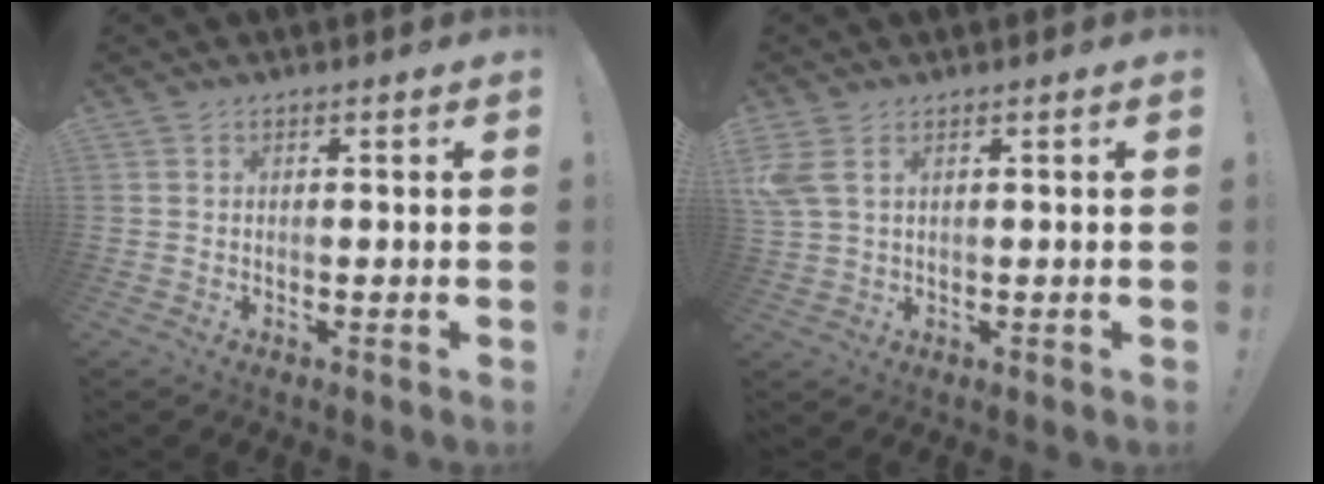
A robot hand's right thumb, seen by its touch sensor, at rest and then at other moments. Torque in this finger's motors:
{"motor_torque": [-0.19, 1.69, 2.10, 0.41, 0.27]}